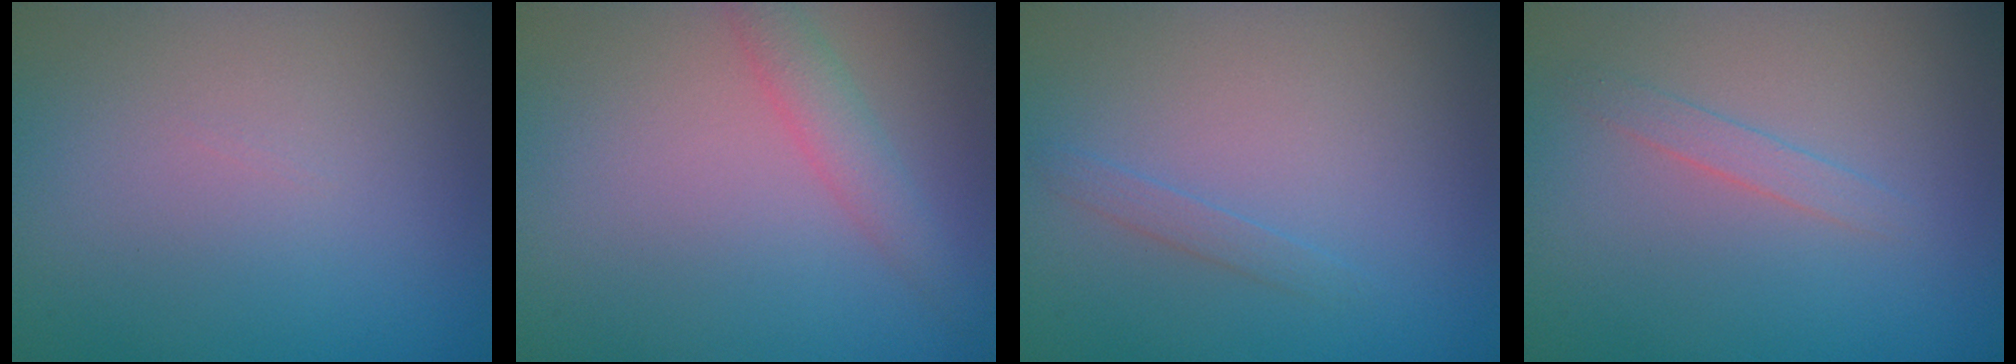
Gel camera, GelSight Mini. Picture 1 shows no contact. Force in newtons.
{"total": 2.4, "press": 2.4, "slide": 0.1}
{"total": 0.9, "press": 0.9, "slide": 0.1}
{"total": 1.2, "press": 1.2, "slide": 0.1}